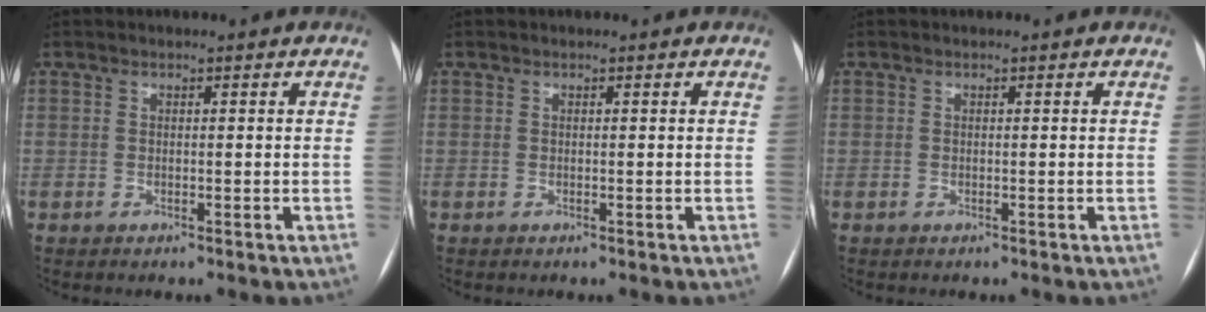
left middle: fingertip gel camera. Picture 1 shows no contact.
{"total": 0.0}
{"total": 0.0}